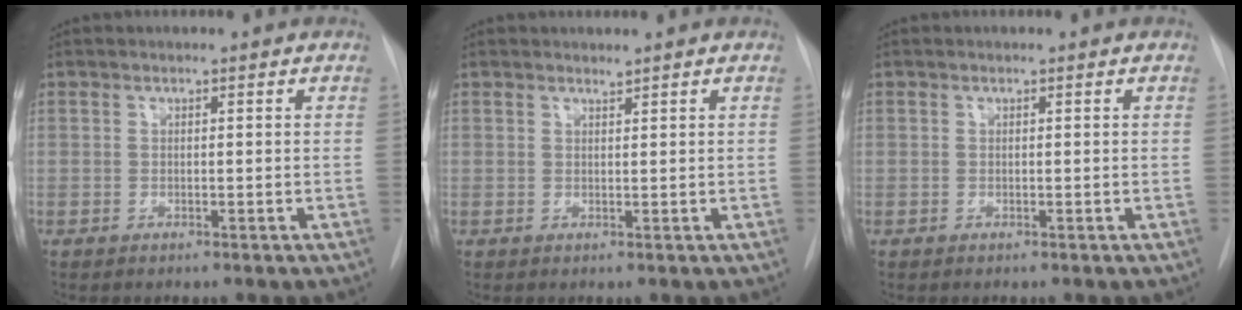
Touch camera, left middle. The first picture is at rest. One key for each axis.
{"total": 0.7, "fx": 0.7, "fy": -0.1, "fz": 0.1, "tx": -0.010, "ty": 0.000, "tz": 0.014}
{"total": 0.0}